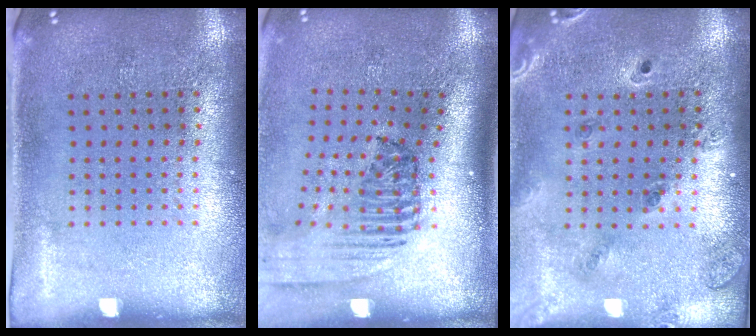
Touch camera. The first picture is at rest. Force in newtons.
{"total": 2.4, "press": 1.7, "slide": 1.8}
{"total": 1.4, "press": 1.4, "slide": 0.3}